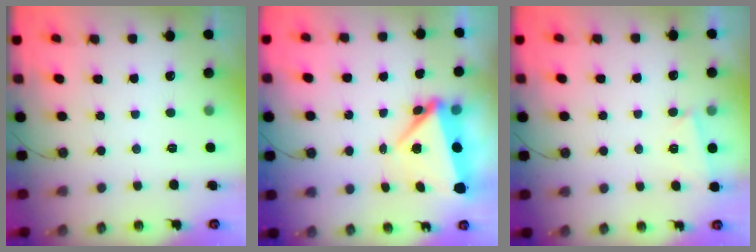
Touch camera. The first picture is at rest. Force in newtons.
{"total": 6.2, "press": 5.6, "slide": 2.6}
{"total": 2.1, "press": 2.1, "slide": 0.5}